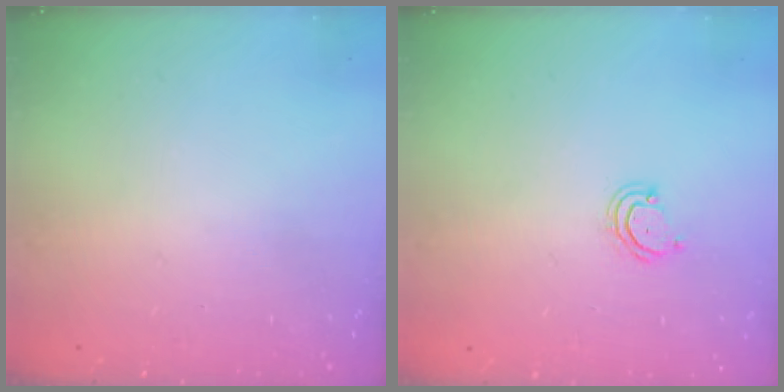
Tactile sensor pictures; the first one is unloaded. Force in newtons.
{"total": 3.9, "press": 3.9, "slide": 0.4}